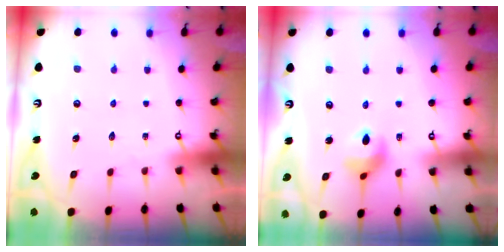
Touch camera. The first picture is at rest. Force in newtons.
{"total": 6.5, "press": 6.5, "slide": 0.5}